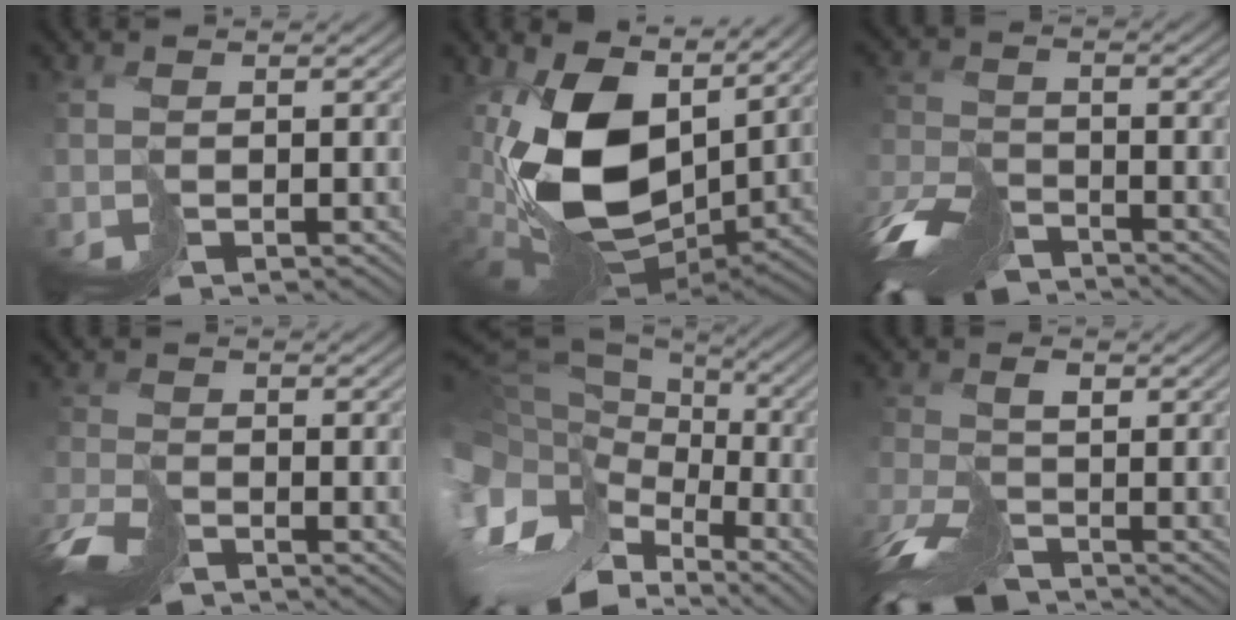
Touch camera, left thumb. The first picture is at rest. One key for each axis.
{"total": 14.8, "fx": 3.3, "fy": 9.8, "fz": 10.6, "tx": -0.218, "ty": -0.026, "tz": 0.066}
{"total": 9.9, "fx": -8.3, "fy": 3.5, "fz": 3.9, "tx": -0.093, "ty": -0.017, "tz": -0.168}
{"total": 6.3, "fx": -5.3, "fy": 2.4, "fz": 2.4, "tx": -0.059, "ty": -0.019, "tz": -0.111}
{"total": 16.1, "fx": -6.5, "fy": 11.1, "fz": 9.6, "tx": -0.247, "ty": -0.029, "tz": -0.087}
{"total": 8.1, "fx": -6.0, "fy": 3.6, "fz": 4.1, "tx": -0.077, "ty": -0.009, "tz": -0.121}